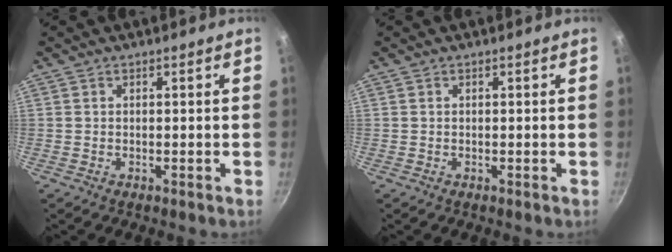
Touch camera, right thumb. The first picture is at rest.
{"total": 0.0}